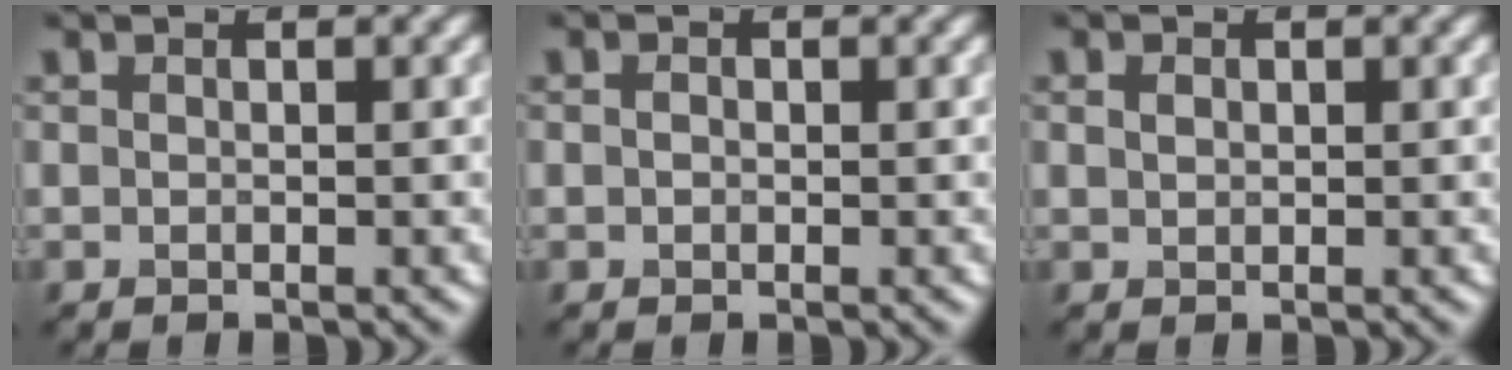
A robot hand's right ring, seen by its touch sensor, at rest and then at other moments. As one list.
[{"total": 0.7, "force": [0.0, 0.5, 0.4], "torque": [-0.006, -0.002, -0.001]}, {"total": 0.9, "force": [0.3, 0.7, 0.5], "torque": [-0.013, 0.000, 0.005]}]